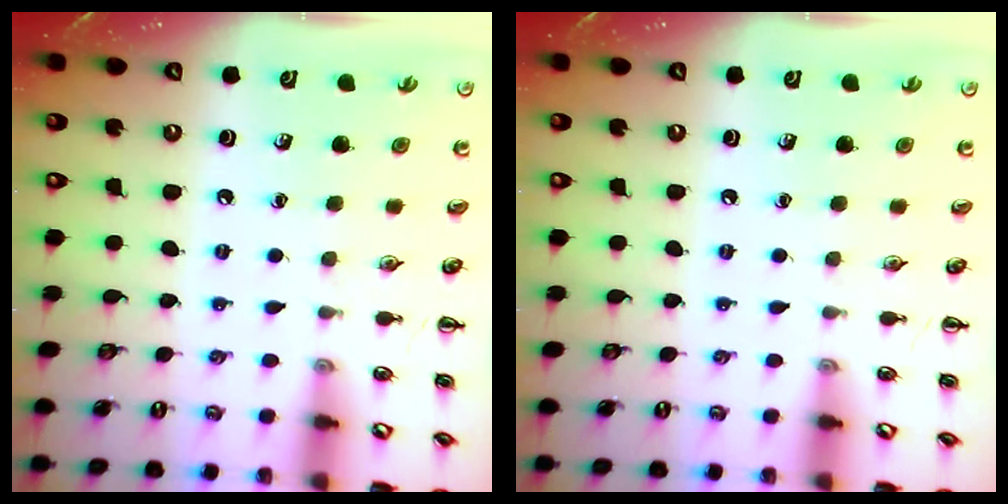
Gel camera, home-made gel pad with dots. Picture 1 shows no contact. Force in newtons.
{"total": 0.0}